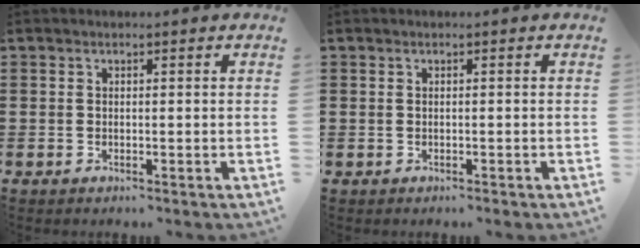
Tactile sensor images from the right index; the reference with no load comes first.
{"total": 0.0}